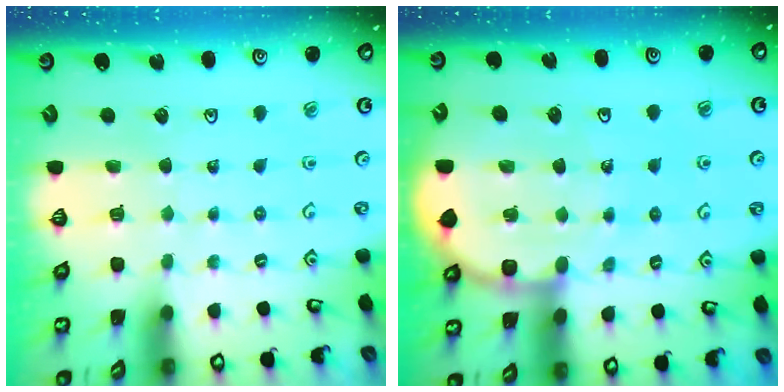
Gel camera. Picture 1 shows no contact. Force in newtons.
{"total": 7.8, "press": 7.7, "slide": 1.0}